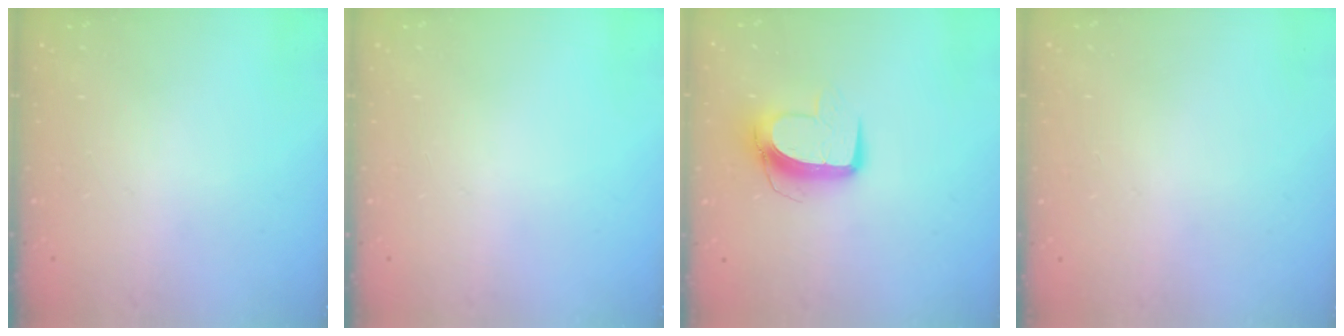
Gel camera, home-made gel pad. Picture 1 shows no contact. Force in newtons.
{"total": 0.0}
{"total": 10.2, "press": 10.2, "slide": 0.6}
{"total": 0.6, "press": 0.6, "slide": 0.1}